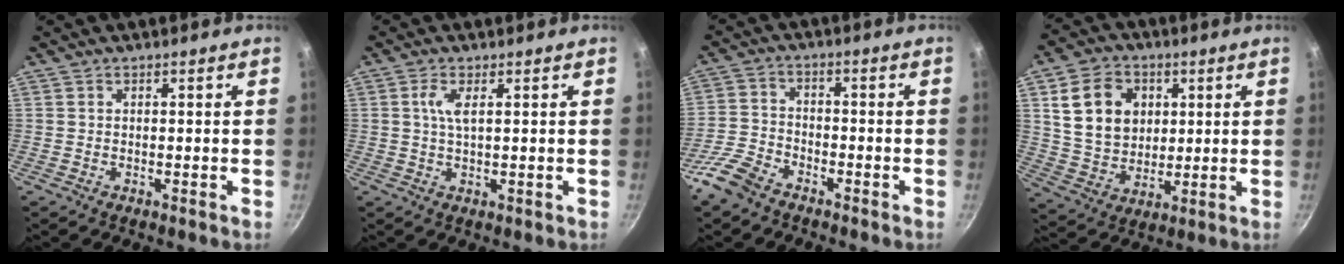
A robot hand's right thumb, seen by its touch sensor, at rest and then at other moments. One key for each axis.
{"total": 3.4, "fx": 0.9, "fy": 0.9, "fz": 3.2, "tx": -0.072, "ty": 0.001, "tz": 0.019}
{"total": 7.5, "fx": -5.3, "fy": 3.9, "fz": 3.5, "tx": -0.071, "ty": 0.034, "tz": -0.115}
{"total": 14.2, "fx": 3.9, "fy": 11.2, "fz": 7.8, "tx": -0.115, "ty": -0.006, "tz": 0.078}